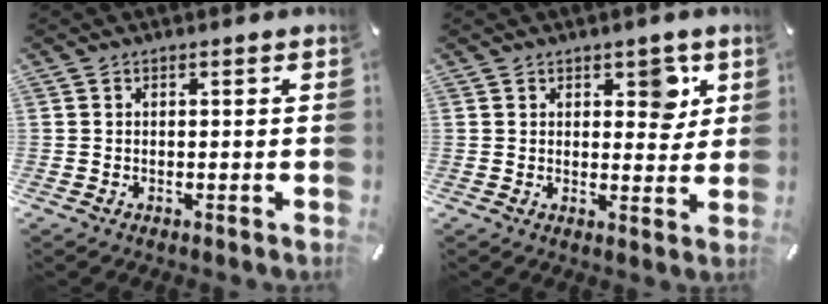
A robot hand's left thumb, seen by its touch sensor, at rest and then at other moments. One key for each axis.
{"total": 5.7, "fx": 2.7, "fy": 3.4, "fz": 3.7, "tx": -0.024, "ty": -0.012, "tz": 0.036}